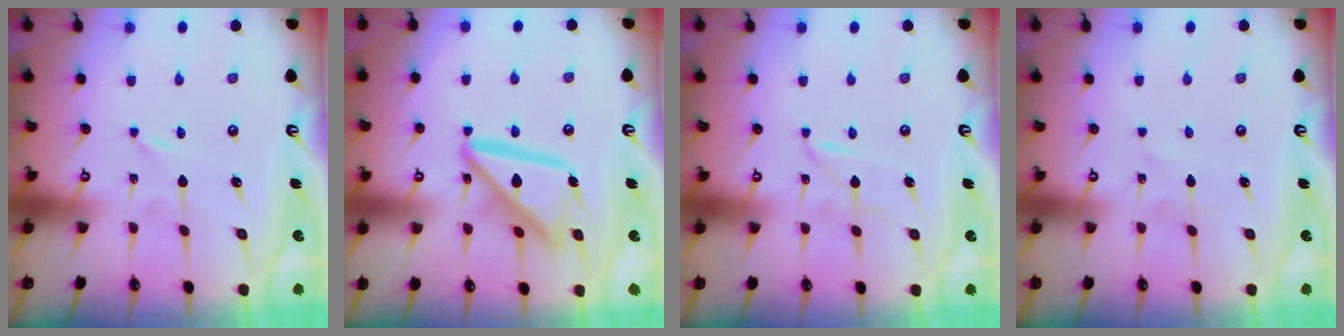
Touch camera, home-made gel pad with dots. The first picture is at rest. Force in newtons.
{"total": 16.0, "press": 15.9, "slide": 1.7}
{"total": 1.6, "press": 1.6, "slide": 0.1}
{"total": 1.8, "press": 1.7, "slide": 0.2}